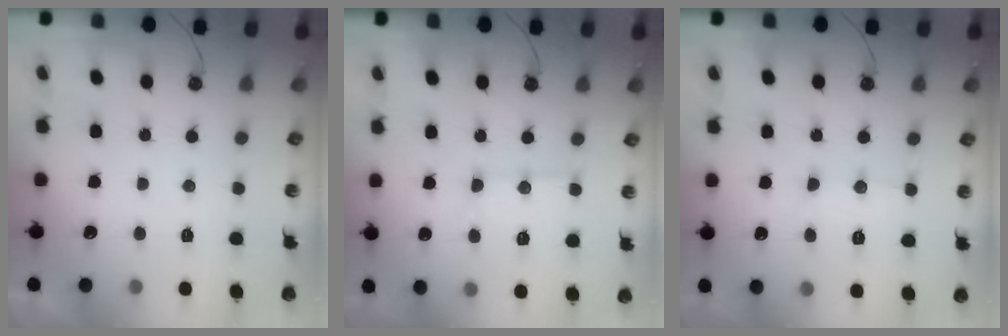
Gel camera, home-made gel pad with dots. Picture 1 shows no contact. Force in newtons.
{"total": 12.9, "press": 12.9, "slide": 1.2}
{"total": 10.5, "press": 10.5, "slide": 0.8}